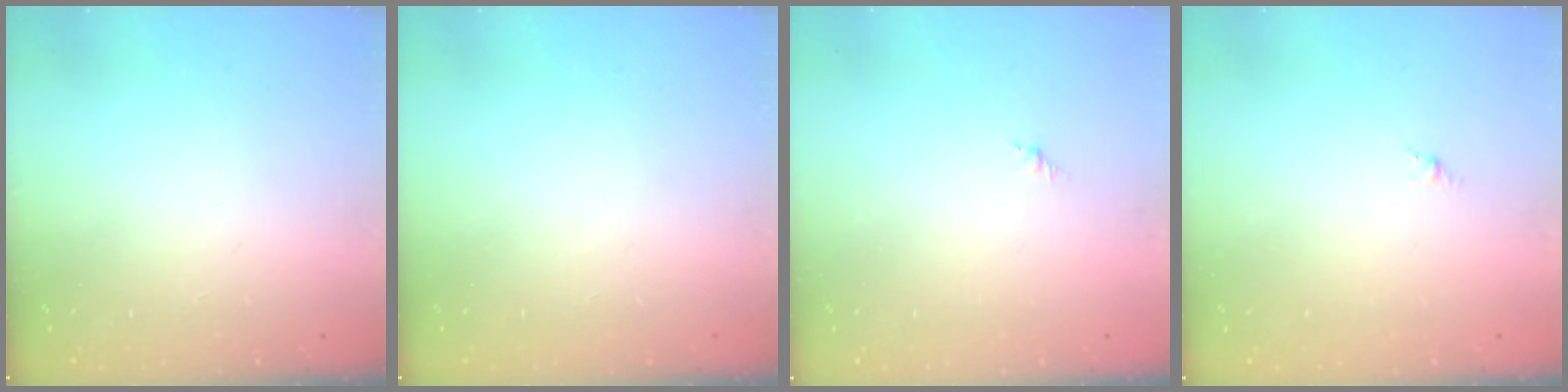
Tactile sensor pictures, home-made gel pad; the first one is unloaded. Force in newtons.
{"total": 0.0}
{"total": 1.3, "press": 1.2, "slide": 0.5}
{"total": 0.0}